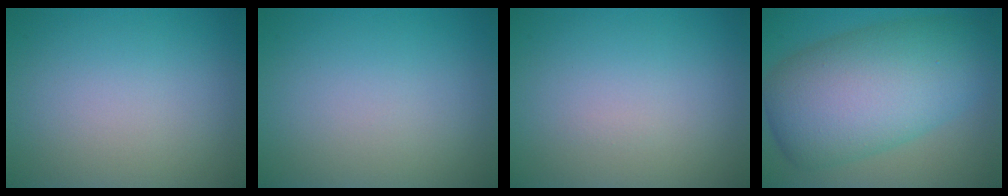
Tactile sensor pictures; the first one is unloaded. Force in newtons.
{"total": 0.0}
{"total": 0.0}
{"total": 11.6, "press": 11.6, "slide": 0.3}